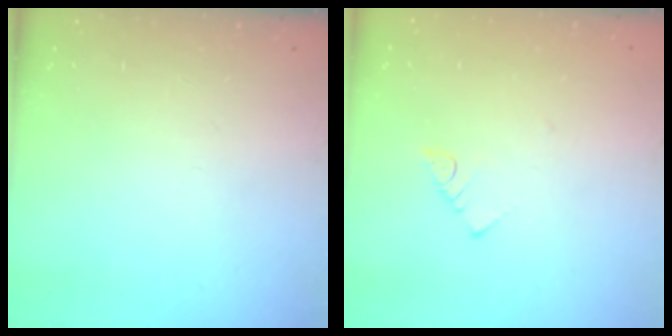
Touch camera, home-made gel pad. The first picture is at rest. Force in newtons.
{"total": 2.8, "press": 2.7, "slide": 0.4}